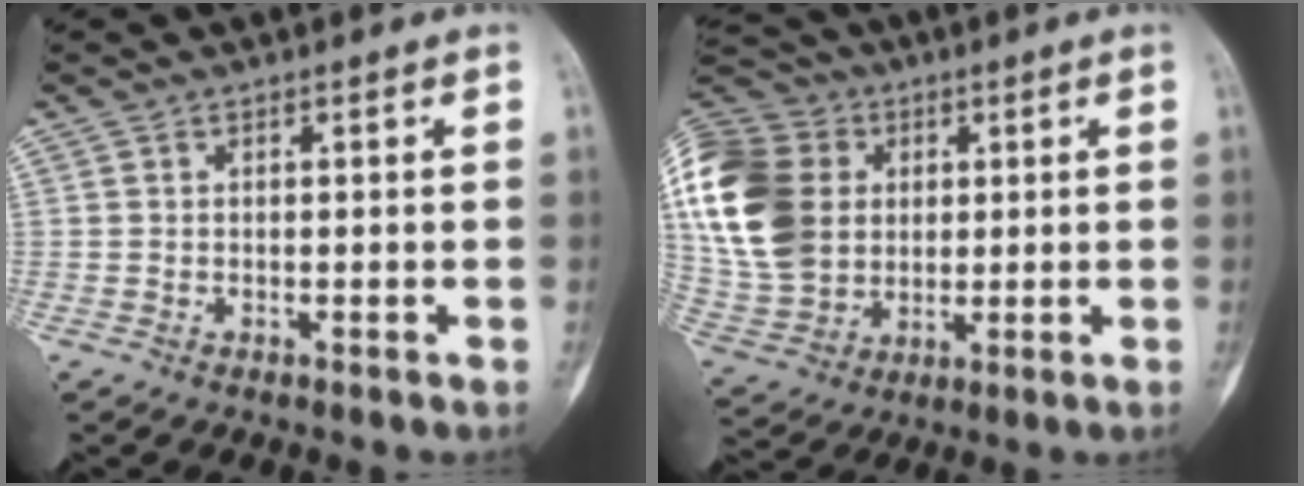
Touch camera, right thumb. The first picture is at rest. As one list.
[{"total": 21.9, "force": [3.6, 17.4, 12.8], "torque": [-0.275, 0.012, 0.072]}]